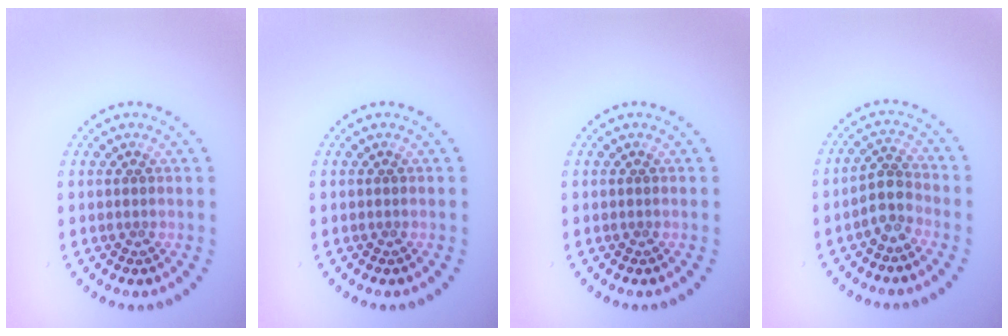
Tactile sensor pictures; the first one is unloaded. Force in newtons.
{"total": 0.0}
{"total": 0.0}
{"total": 2.5, "press": 2.0, "slide": 1.4}